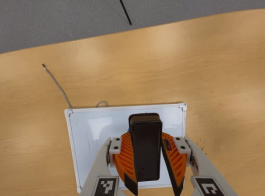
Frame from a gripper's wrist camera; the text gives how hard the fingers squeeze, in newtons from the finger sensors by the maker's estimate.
{"total": 8.1, "left": 8.5, "right": 7.6}